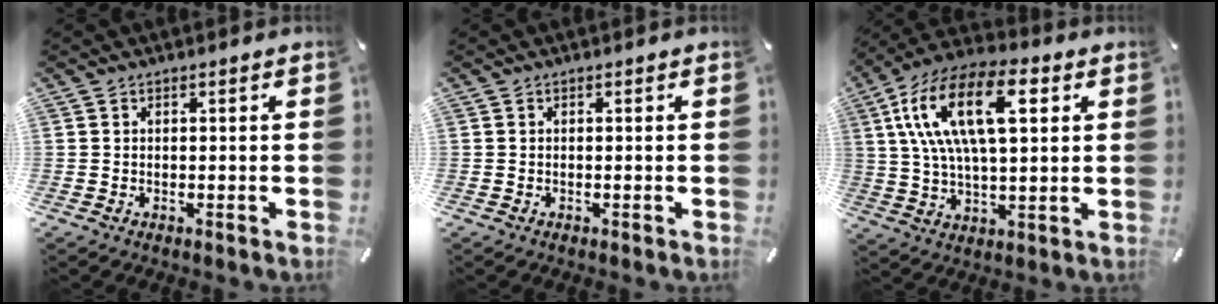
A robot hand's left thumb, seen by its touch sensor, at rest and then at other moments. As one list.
[{"total": 0.0}, {"total": 19.1, "force": [6.6, 9.1, 15.4], "torque": [-0.322, 0.001, 0.105]}]